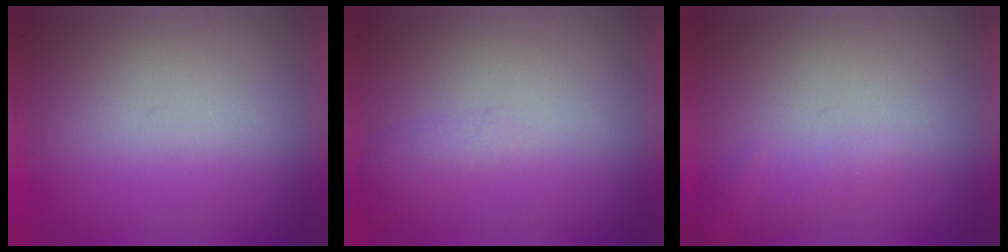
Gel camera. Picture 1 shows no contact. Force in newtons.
{"total": 1.1}
{"total": 1.3}